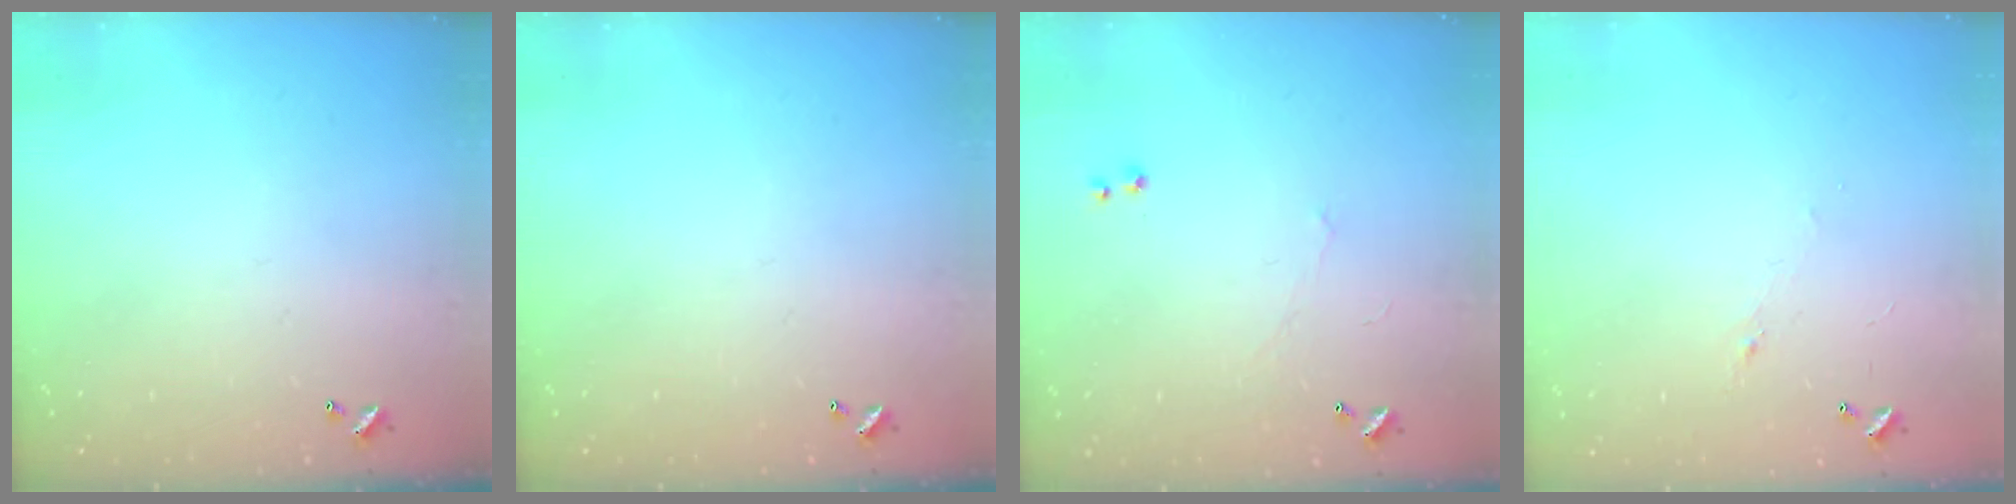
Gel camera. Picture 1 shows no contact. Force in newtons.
{"total": 0.0}
{"total": 1.3, "press": 1.1, "slide": 0.5}
{"total": 0.9, "press": 0.6, "slide": 0.7}